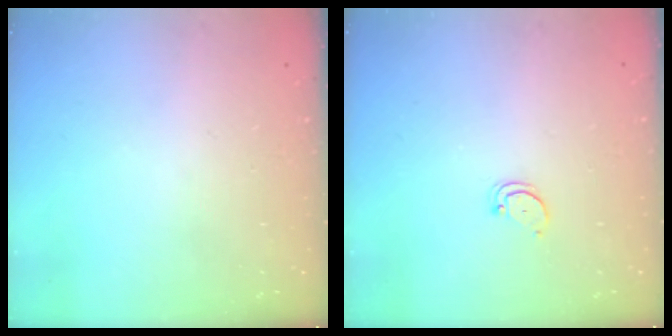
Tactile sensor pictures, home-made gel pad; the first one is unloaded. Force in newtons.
{"total": 2.7, "press": 2.7, "slide": 0.2}